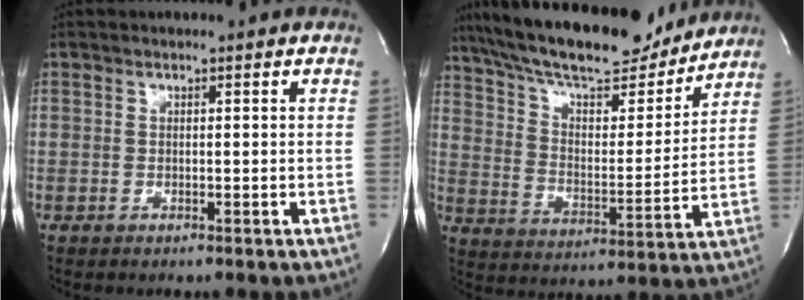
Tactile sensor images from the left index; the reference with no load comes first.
{"total": 22.4, "force": [19.1, 5.4, 10.4], "torque": [-0.189, 0.014, 0.299]}